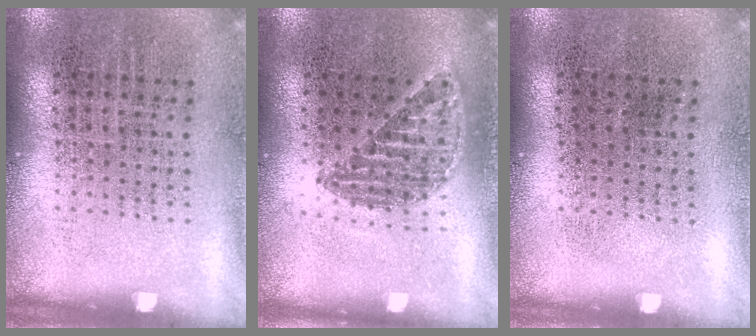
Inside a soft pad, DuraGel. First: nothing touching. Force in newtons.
{"total": 1.1, "press": 1.0, "slide": 0.4}
{"total": 0.0}